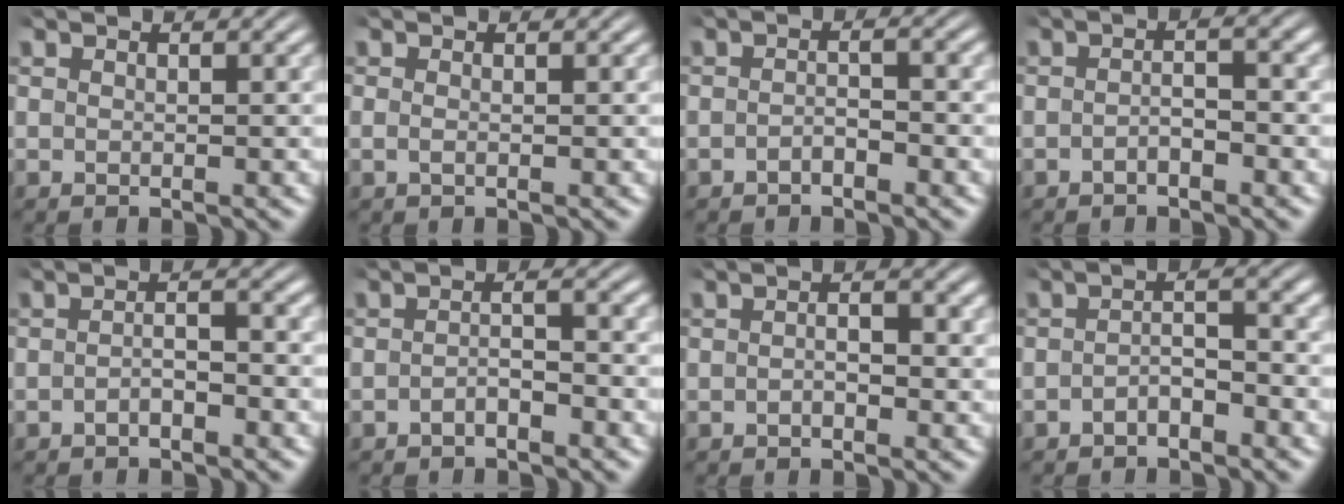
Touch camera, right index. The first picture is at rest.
{"total": 0.6, "force": [-0.4, 0.0, 0.5], "torque": [-0.017, -0.010, -0.002]}
{"total": 1.7, "force": [-1.3, 0.4, 1.0], "torque": [-0.010, -0.001, -0.026]}
{"total": 2.0, "force": [-1.2, 0.4, 1.6], "torque": [-0.018, 0.001, -0.024]}
{"total": 2.1, "force": [-1.3, 0.5, 1.5], "torque": [-0.020, -0.003, -0.024]}
{"total": 2.1, "force": [-1.5, 0.5, 1.4], "torque": [-0.016, -0.003, -0.028]}
{"total": 1.9, "force": [-0.3, 0.7, 1.7], "torque": [-0.021, 0.004, -0.011]}
{"total": 2.5, "force": [-1.5, 0.7, 1.8], "torque": [-0.024, -0.002, -0.027]}